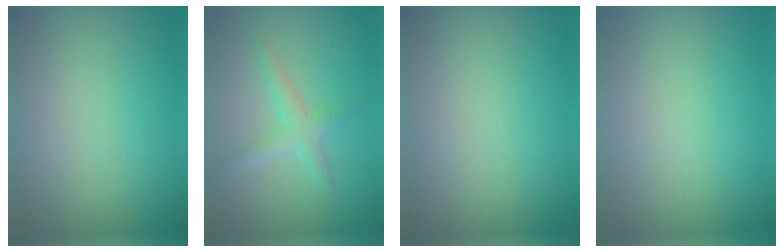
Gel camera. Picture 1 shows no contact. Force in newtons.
{"total": 2.2, "press": 2.2, "slide": 0.1}
{"total": 0.0}
{"total": 0.0}